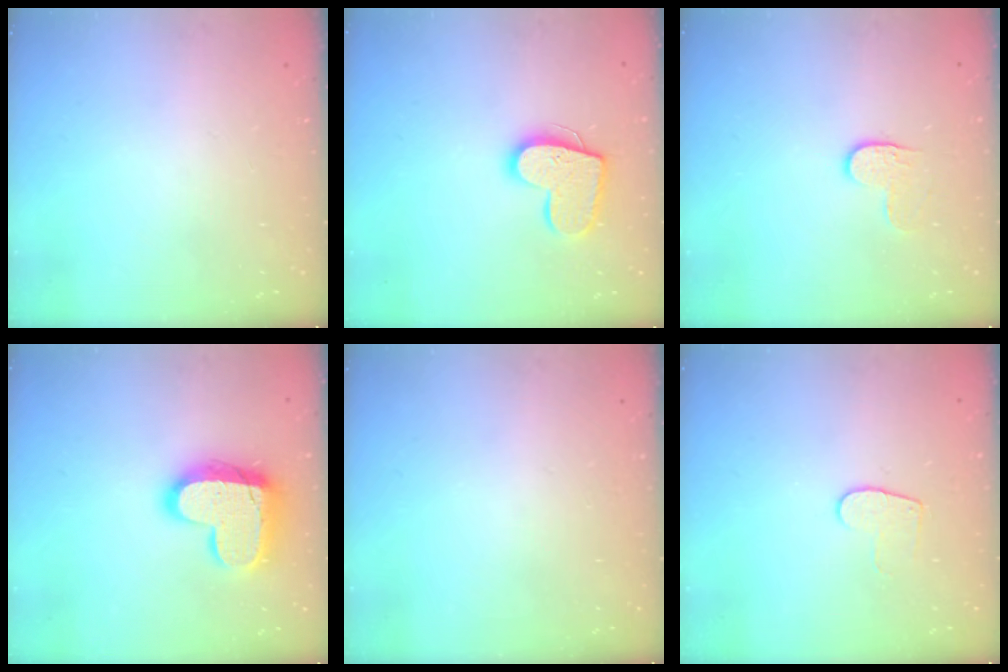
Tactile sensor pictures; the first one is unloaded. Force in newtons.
{"total": 14.2, "press": 14.2, "slide": 1.0}
{"total": 4.2, "press": 4.2, "slide": 0.5}
{"total": 17.1, "press": 17.0, "slide": 1.2}
{"total": 0.0}
{"total": 6.4, "press": 6.4, "slide": 0.6}